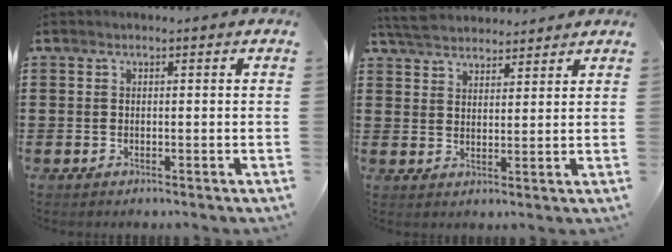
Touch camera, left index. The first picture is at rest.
{"total": 4.7, "force": [4.4, 1.1, 0.9], "torque": [-0.033, -0.008, 0.083]}